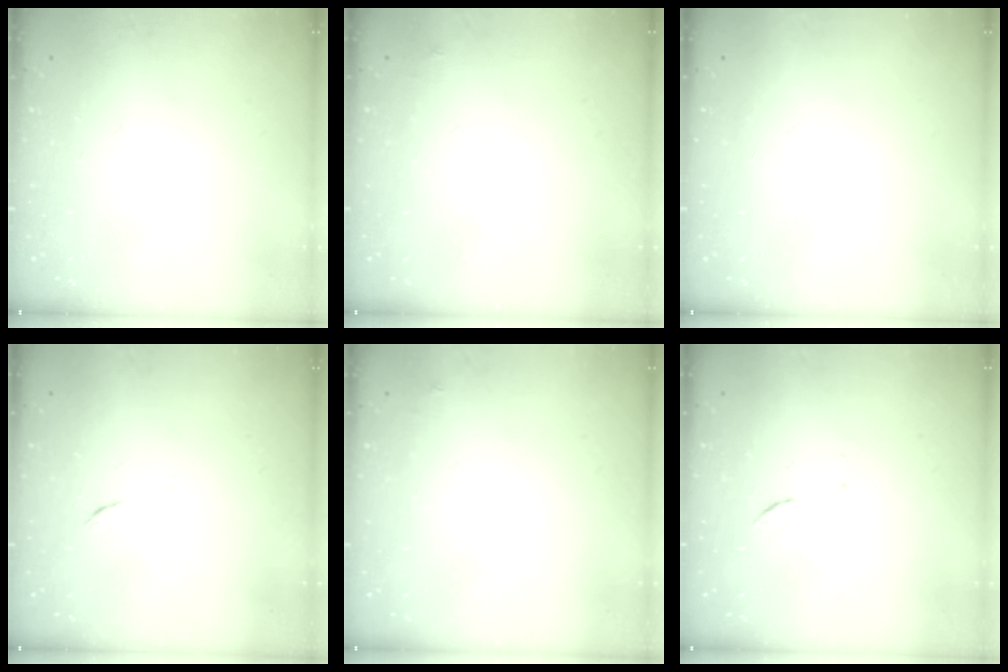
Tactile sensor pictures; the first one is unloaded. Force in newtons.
{"total": 3.4, "press": 3.3, "slide": 0.4}
{"total": 1.5, "press": 1.5, "slide": 0.1}
{"total": 4.5, "press": 4.5, "slide": 0.7}
{"total": 3.4, "press": 3.3, "slide": 0.4}
{"total": 6.2, "press": 6.0, "slide": 1.8}